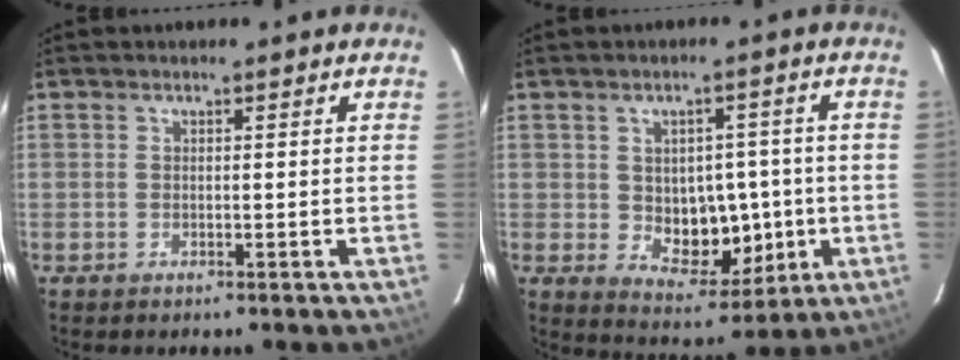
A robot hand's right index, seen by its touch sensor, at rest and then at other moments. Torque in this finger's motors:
{"motor_torque": [0.45, -0.22, 0.45, 0.04]}